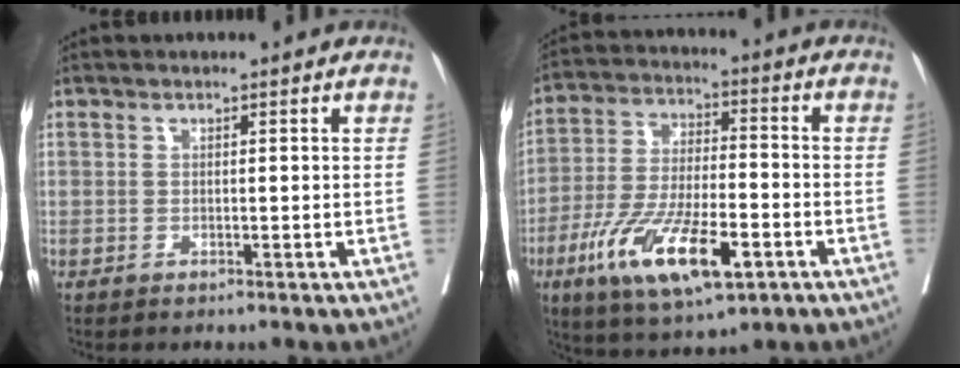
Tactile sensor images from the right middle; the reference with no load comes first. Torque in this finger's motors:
{"motor_torque": [1.46, -0.67, 0.38, 0.14]}